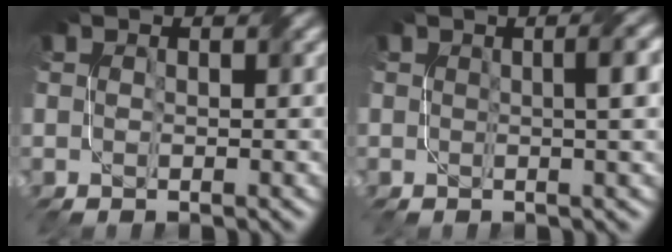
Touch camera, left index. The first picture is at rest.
{"total": 3.0, "force": [0.2, 0.7, 2.9], "torque": [-0.027, 0.015, 0.002]}